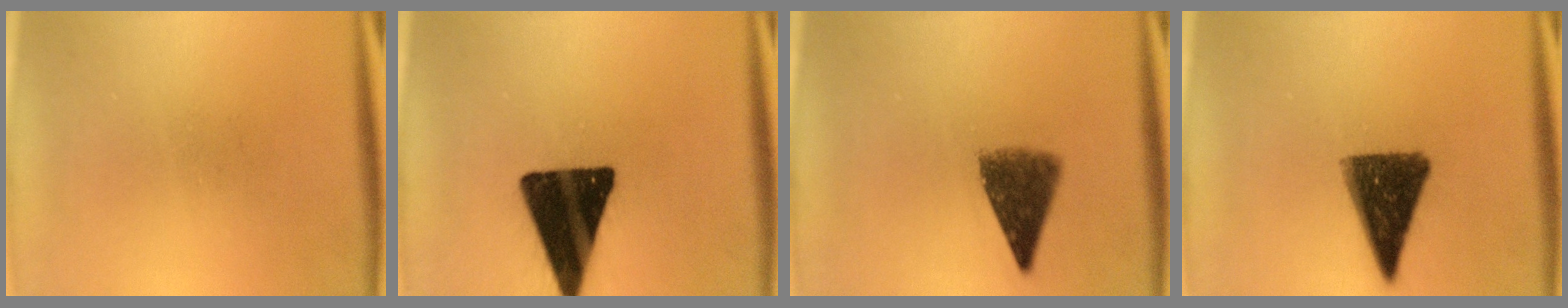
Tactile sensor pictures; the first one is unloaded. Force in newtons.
{"total": 18.4}
{"total": 7.2}
{"total": 12.3}